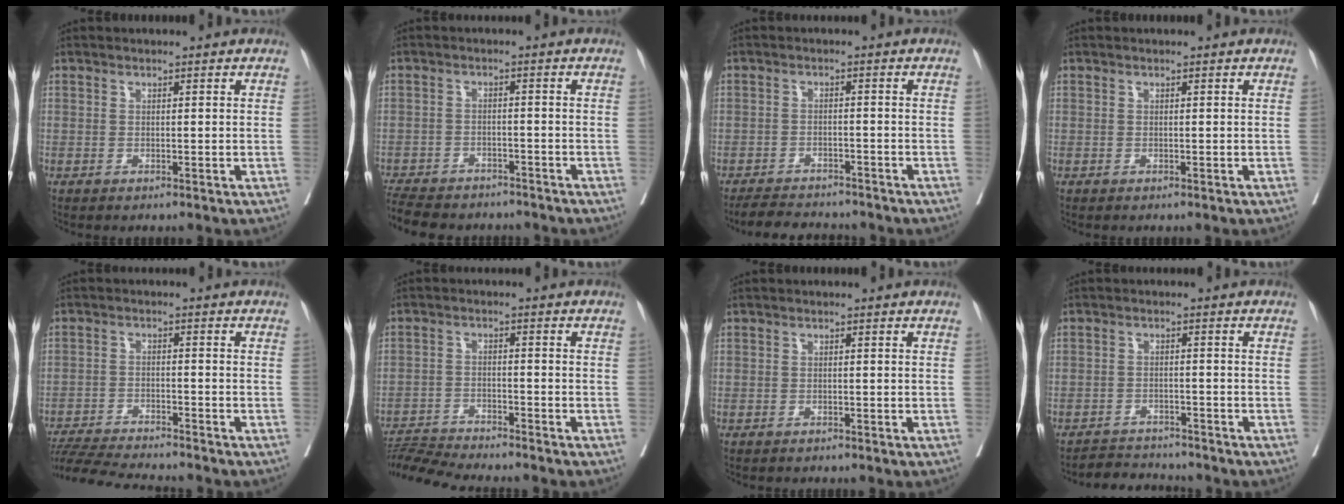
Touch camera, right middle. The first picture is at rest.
{"total": 14.0, "force": [-12.1, 4.6, 5.4], "torque": [-0.136, -0.014, -0.169]}
{"total": 7.1, "force": [-6.6, 1.6, 1.8], "torque": [-0.029, -0.007, -0.099]}
{"total": 0.0}
{"total": 11.8, "force": [-11.0, 0.3, 4.4], "torque": [-0.074, -0.014, -0.175]}
{"total": 8.0, "force": [-7.7, -0.9, 1.6], "torque": [-0.030, -0.008, -0.133]}
{"total": 0.6, "force": [-0.6, 0.2, 0.0], "torque": [-0.014, -0.001, -0.013]}
{"total": 4.2, "force": [-4.1, 0.6, -0.5], "torque": [0.004, -0.006, -0.068]}